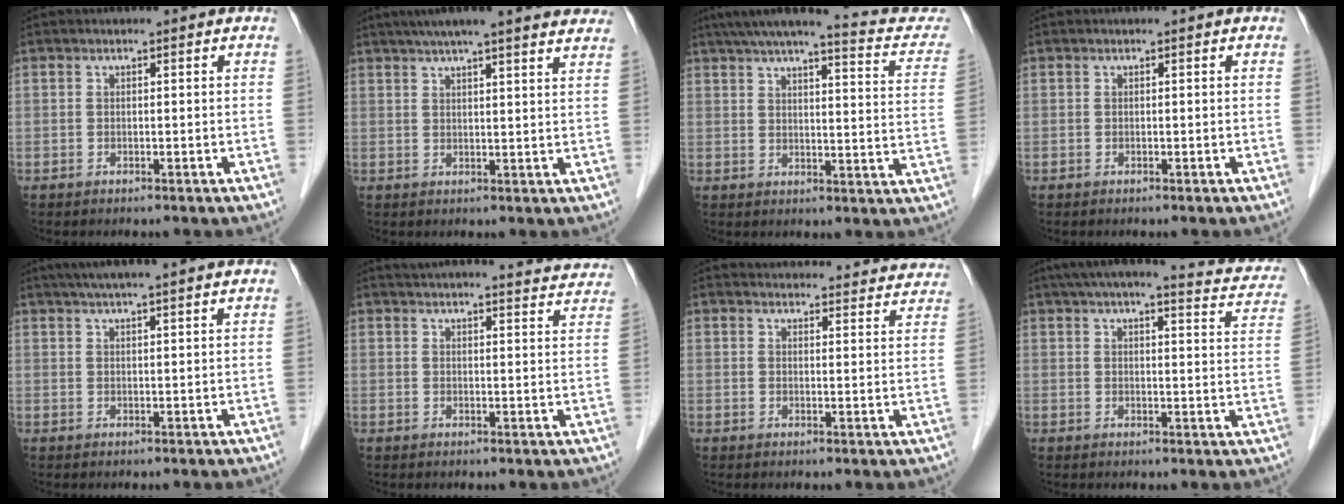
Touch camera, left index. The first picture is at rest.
{"total": 19.9, "force": [17.1, 1.5, 10.0], "torque": [-0.147, 0.027, 0.209]}
{"total": 17.4, "force": [15.0, 2.0, 8.5], "torque": [-0.112, -0.010, 0.174]}
{"total": 0.0}
{"total": 9.8, "force": [8.2, -0.2, 5.4], "torque": [-0.083, 0.033, 0.105]}
{"total": 16.1, "force": [15.5, 1.4, 4.1], "torque": [-0.047, -0.027, 0.175]}
{"total": 21.7, "force": [21.0, 4.2, 3.5], "torque": [-0.035, -0.033, 0.233]}
{"total": 15.0, "force": [12.3, 2.2, 8.4], "torque": [-0.109, 0.008, 0.135]}